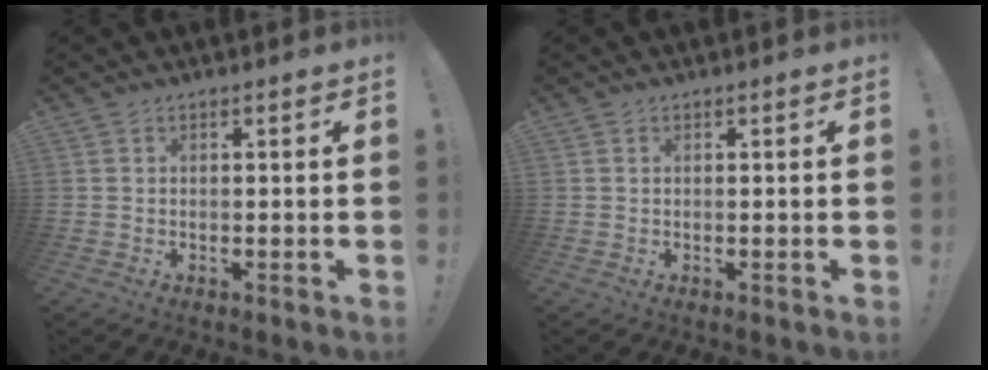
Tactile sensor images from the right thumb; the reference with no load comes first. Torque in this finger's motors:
{"motor_torque": [0.07, -0.06, -0.15, -0.04, 0.00]}